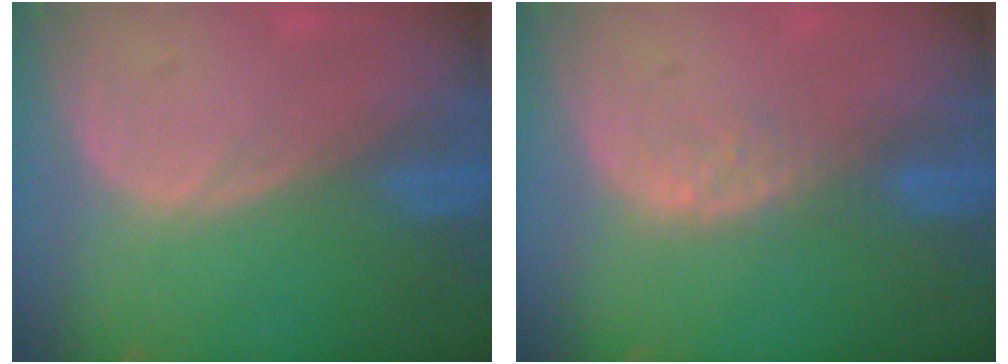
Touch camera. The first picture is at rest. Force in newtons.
{"total": 2.8, "press": 2.8, "slide": 0.3}